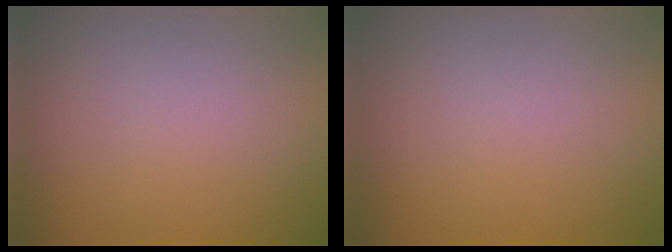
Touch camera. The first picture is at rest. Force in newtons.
{"total": 0.0}